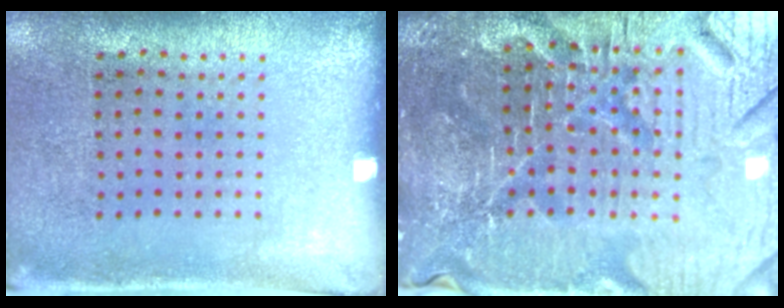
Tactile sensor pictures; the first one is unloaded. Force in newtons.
{"total": 6.0, "press": 5.5, "slide": 2.3}